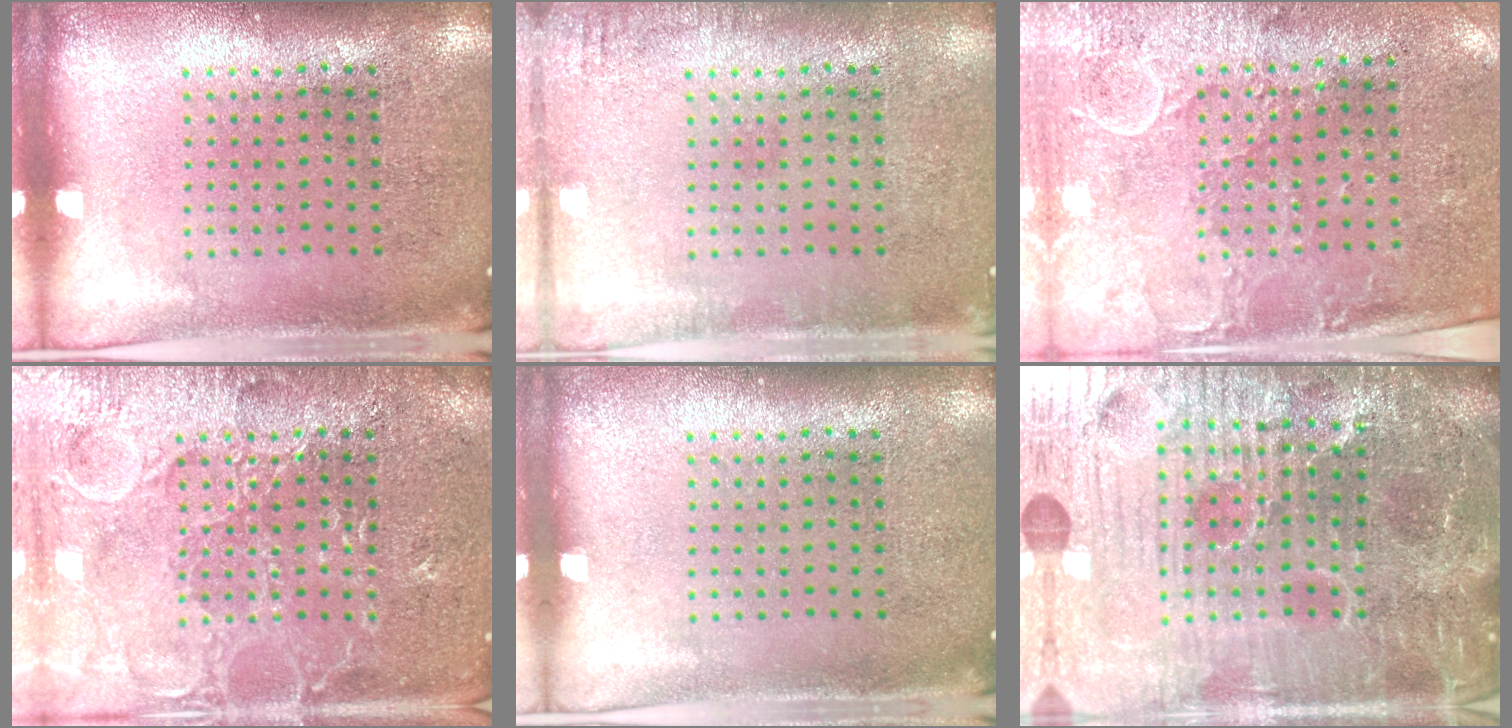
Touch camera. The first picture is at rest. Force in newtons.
{"total": 1.4, "press": 1.4, "slide": 0.1}
{"total": 2.9, "press": 2.4, "slide": 1.7}
{"total": 5.6, "press": 5.5, "slide": 0.7}
{"total": 0.0}
{"total": 7.2, "press": 6.4, "slide": 3.2}